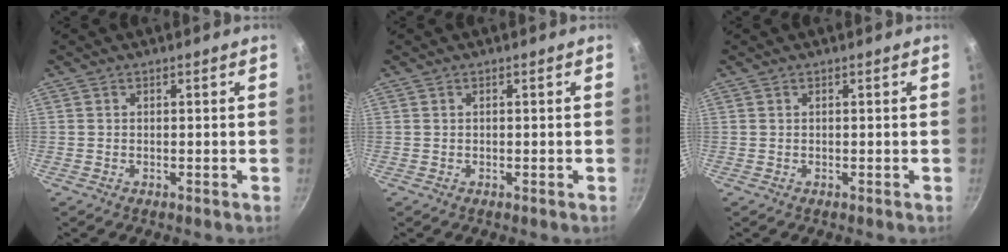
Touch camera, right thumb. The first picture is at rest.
{"total": 0.0}
{"total": 0.0}